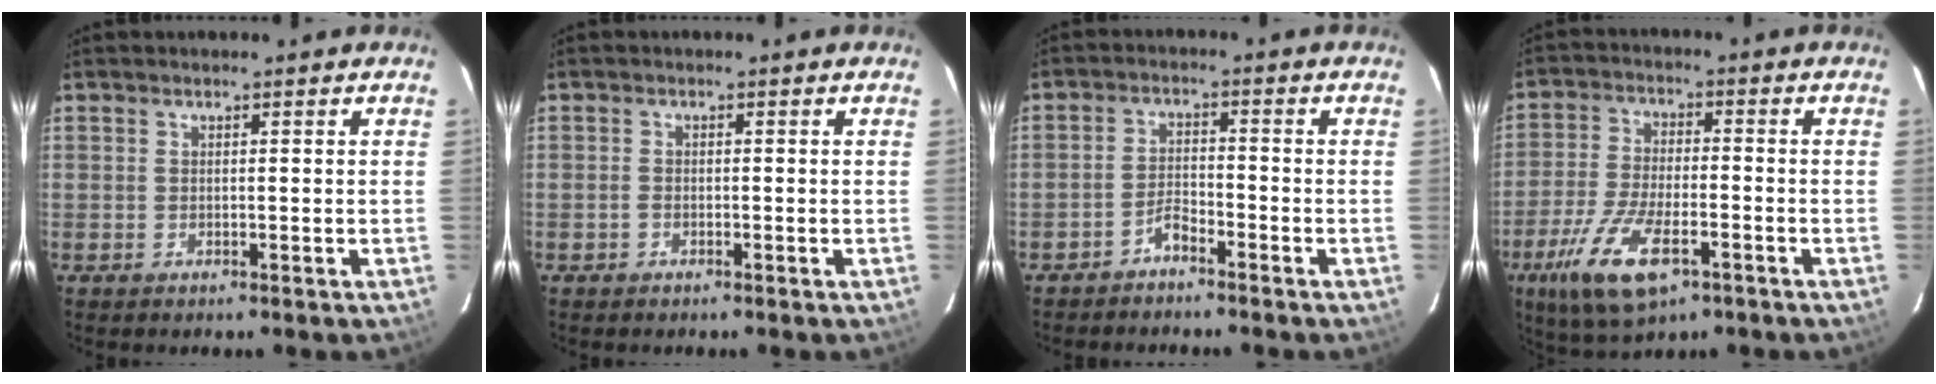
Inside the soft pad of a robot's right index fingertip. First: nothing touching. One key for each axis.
{"total": 0.7, "fx": -0.5, "fy": 0.5, "fz": 0.2, "tx": -0.004, "ty": 0.003, "tz": -0.010}
{"total": 2.7, "fx": -2.5, "fy": 0.5, "fz": 1.1, "tx": -0.032, "ty": 0.011, "tz": -0.047}
{"total": 13.7, "fx": -6.9, "fy": 5.3, "fz": 10.5, "tx": -0.228, "ty": -0.027, "tz": -0.128}